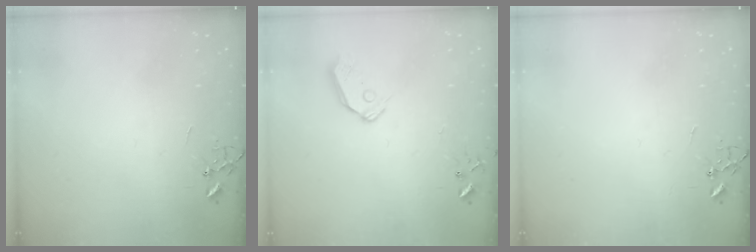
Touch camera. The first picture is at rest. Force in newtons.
{"total": 8.5, "press": 8.4, "slide": 0.9}
{"total": 0.0}